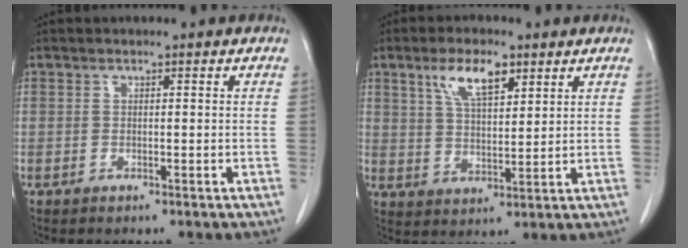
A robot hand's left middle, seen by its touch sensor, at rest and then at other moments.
{"total": 7.4, "force": [4.1, 2.6, 5.5], "torque": [-0.108, 0.008, 0.077]}